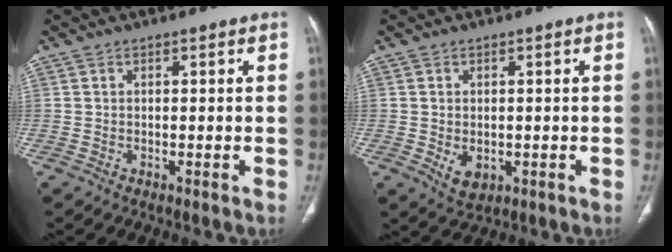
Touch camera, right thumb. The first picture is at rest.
{"total": 4.0, "force": [-0.7, 2.8, 2.8], "torque": [-0.040, -0.005, 0.001]}